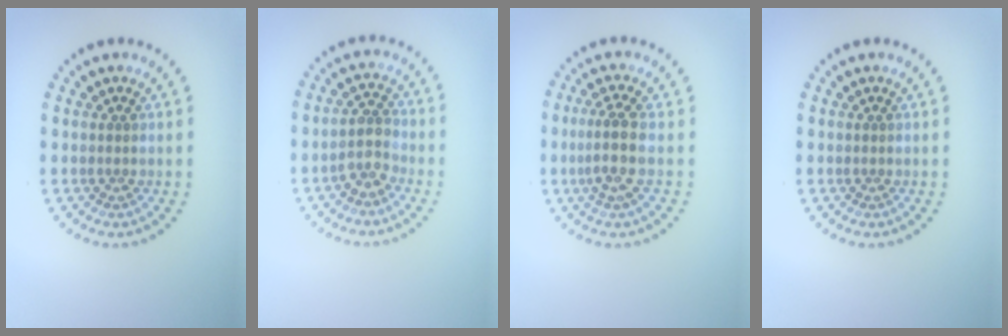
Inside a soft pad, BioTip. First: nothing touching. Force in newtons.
{"total": 2.3, "press": 2.1, "slide": 0.9}
{"total": 3.0, "press": 2.4, "slide": 1.8}
{"total": 0.0}